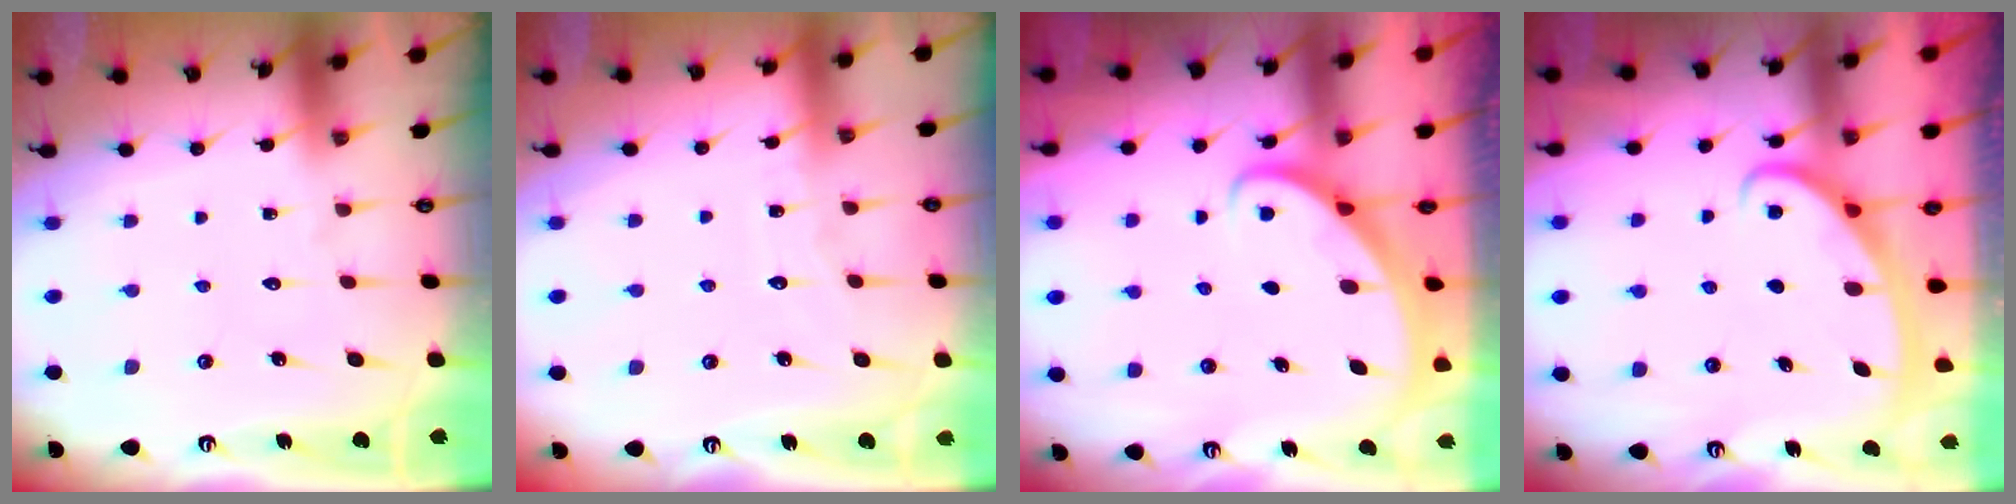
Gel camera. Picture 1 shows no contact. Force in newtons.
{"total": 4.1, "press": 4.1, "slide": 0.5}
{"total": 2.7, "press": 2.7, "slide": 0.3}
{"total": 2.9, "press": 2.9, "slide": 0.4}